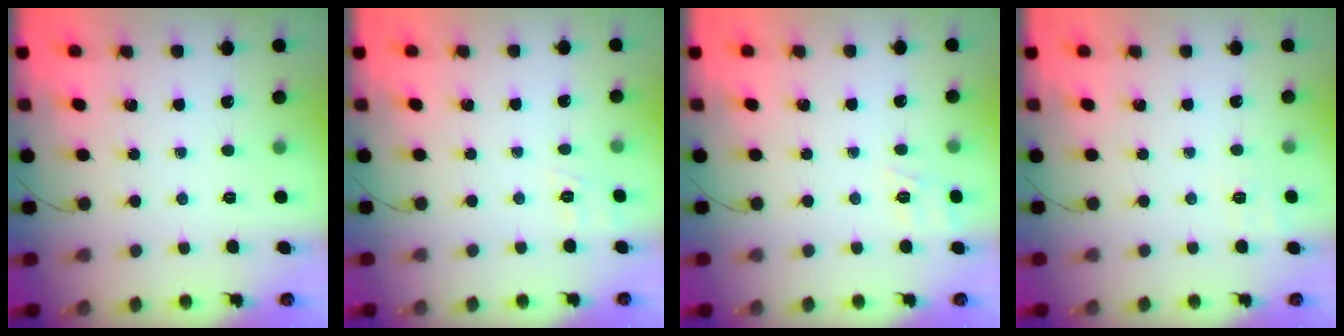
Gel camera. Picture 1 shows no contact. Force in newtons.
{"total": 7.9, "press": 7.7, "slide": 2.1}
{"total": 3.2, "press": 2.6, "slide": 1.8}
{"total": 6.6, "press": 6.4, "slide": 1.8}